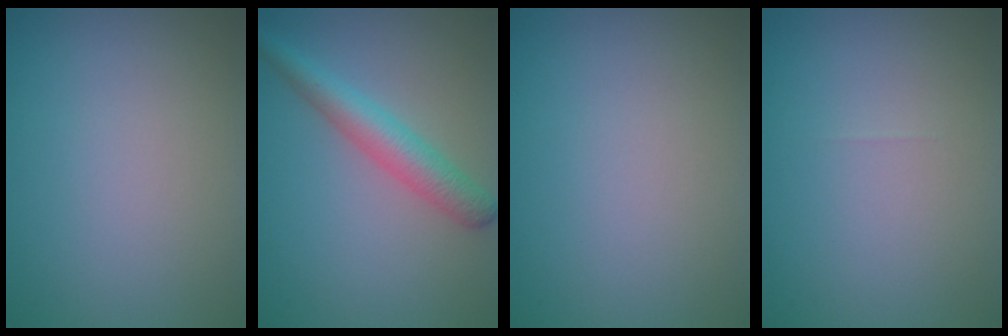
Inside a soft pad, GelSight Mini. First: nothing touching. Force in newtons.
{"total": 3.7, "press": 3.7, "slide": 0.1}
{"total": 0.0}
{"total": 0.0}